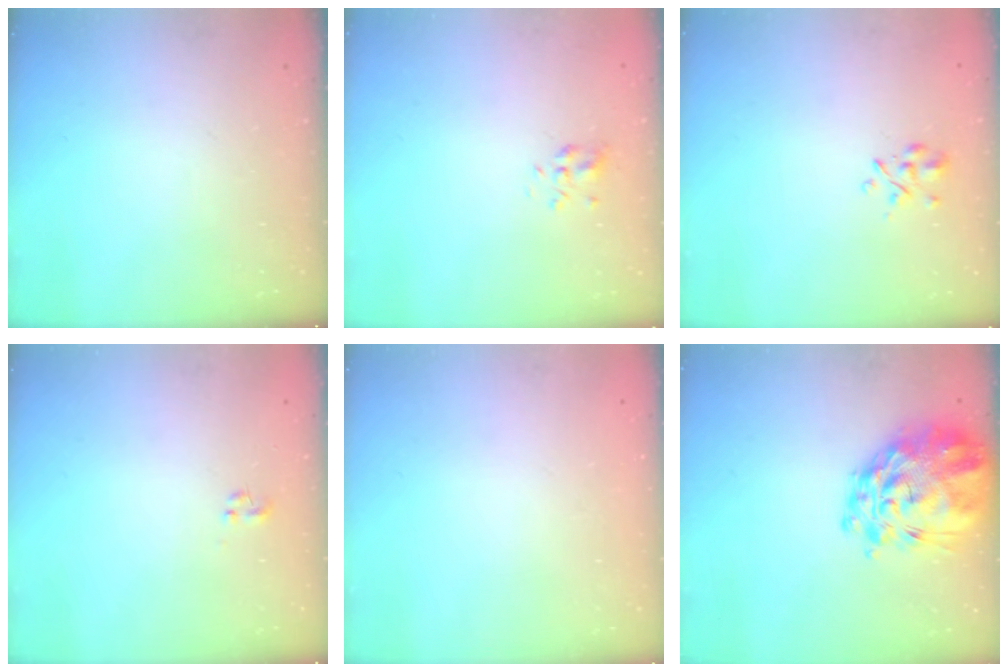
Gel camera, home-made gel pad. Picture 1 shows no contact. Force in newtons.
{"total": 3.3, "press": 3.1, "slide": 1.1}
{"total": 2.7, "press": 2.5, "slide": 1.0}
{"total": 0.0}
{"total": 1.8, "press": 1.8, "slide": 0.2}
{"total": 12.6, "press": 11.7, "slide": 4.7}